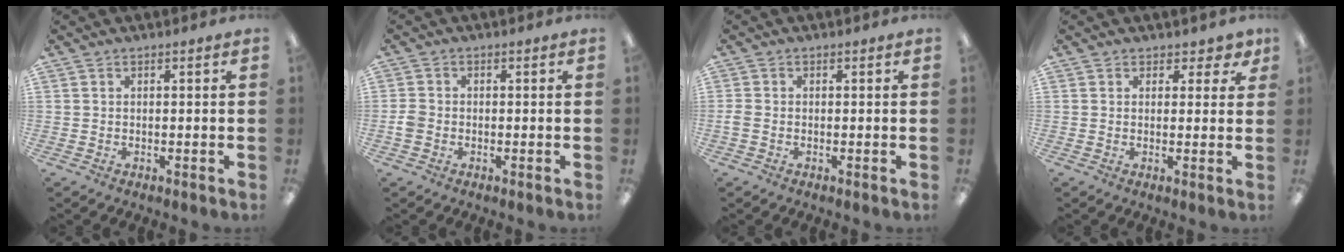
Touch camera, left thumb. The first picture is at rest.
{"total": 2.6, "force": [-0.9, 2.1, 1.2], "torque": [-0.019, 0.006, -0.015]}
{"total": 1.4, "force": [-0.4, 1.1, 0.9], "torque": [-0.015, 0.003, -0.007]}
{"total": 2.8, "force": [1.7, 2.1, 0.8], "torque": [0.007, -0.006, 0.027]}